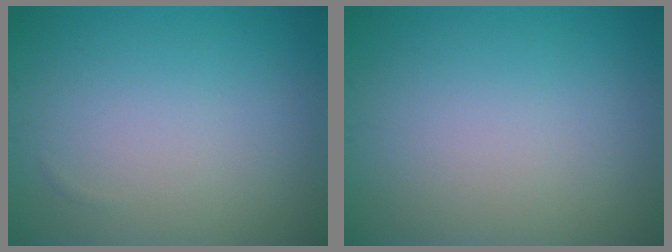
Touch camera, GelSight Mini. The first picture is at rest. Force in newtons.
{"total": 0.0}